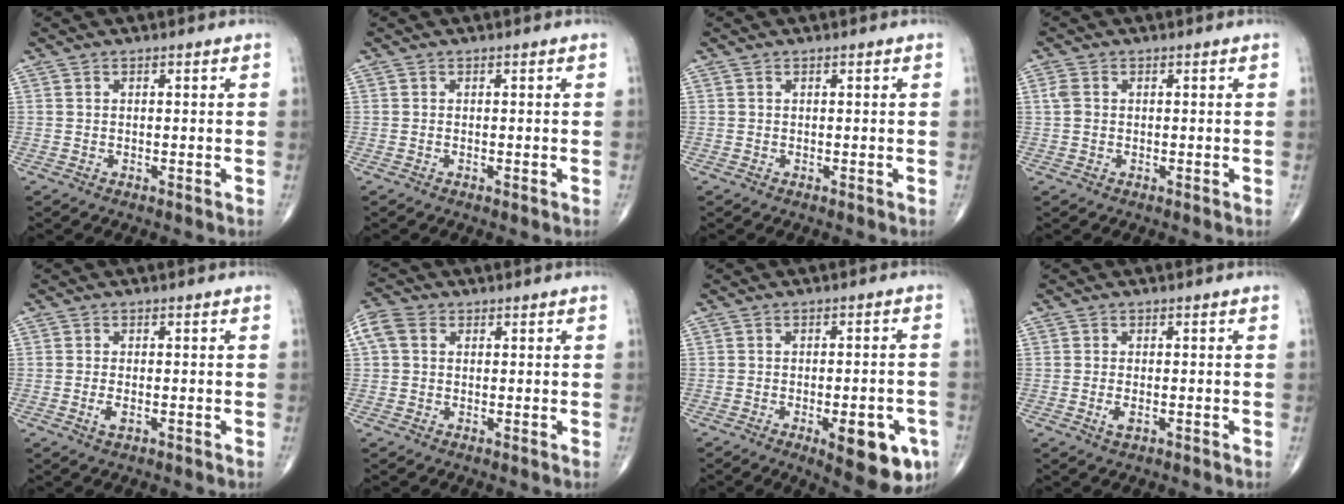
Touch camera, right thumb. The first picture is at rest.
{"total": 0.0}
{"total": 0.0}
{"total": 2.0, "force": [0.3, 1.5, 1.3], "torque": [-0.034, 0.006, 0.006]}
{"total": 1.9, "force": [-0.6, 0.9, 1.6], "torque": [-0.035, -0.001, -0.011]}
{"total": 5.6, "force": [1.3, 4.3, 3.4], "torque": [-0.084, 0.023, 0.024]}
{"total": 11.9, "force": [-4.9, 4.1, 10.0], "torque": [-0.109, 0.009, -0.054]}
{"total": 1.9, "force": [-0.6, 0.9, 1.6], "torque": [-0.034, -0.001, -0.011]}